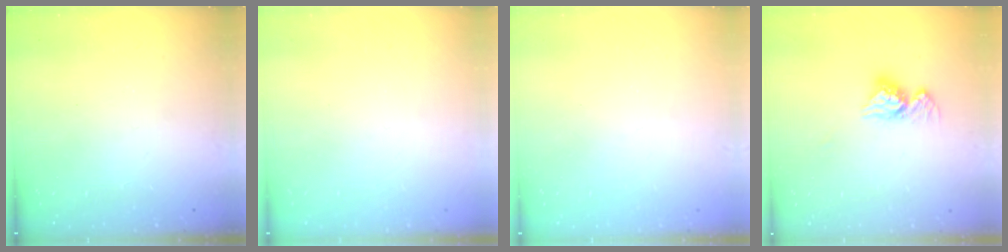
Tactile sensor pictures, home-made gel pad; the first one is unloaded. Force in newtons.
{"total": 0.0}
{"total": 0.5, "press": 0.5, "slide": 0.1}
{"total": 11.1, "press": 11.0, "slide": 0.9}